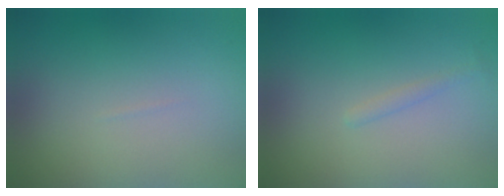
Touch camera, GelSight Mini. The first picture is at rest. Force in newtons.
{"total": 0.7, "press": 0.7, "slide": 0.1}